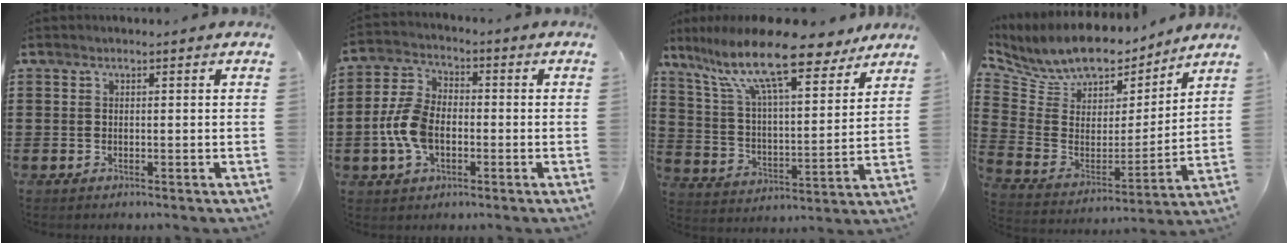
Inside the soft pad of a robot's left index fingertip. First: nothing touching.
{"total": 8.2, "force": [-1.7, 5.0, 6.2], "torque": [-0.156, 0.002, -0.040]}
{"total": 15.0, "force": [11.5, 3.0, 9.2], "torque": [-0.207, -0.055, 0.197]}
{"total": 9.5, "force": [8.6, 3.4, 1.9], "torque": [-0.082, -0.059, 0.153]}